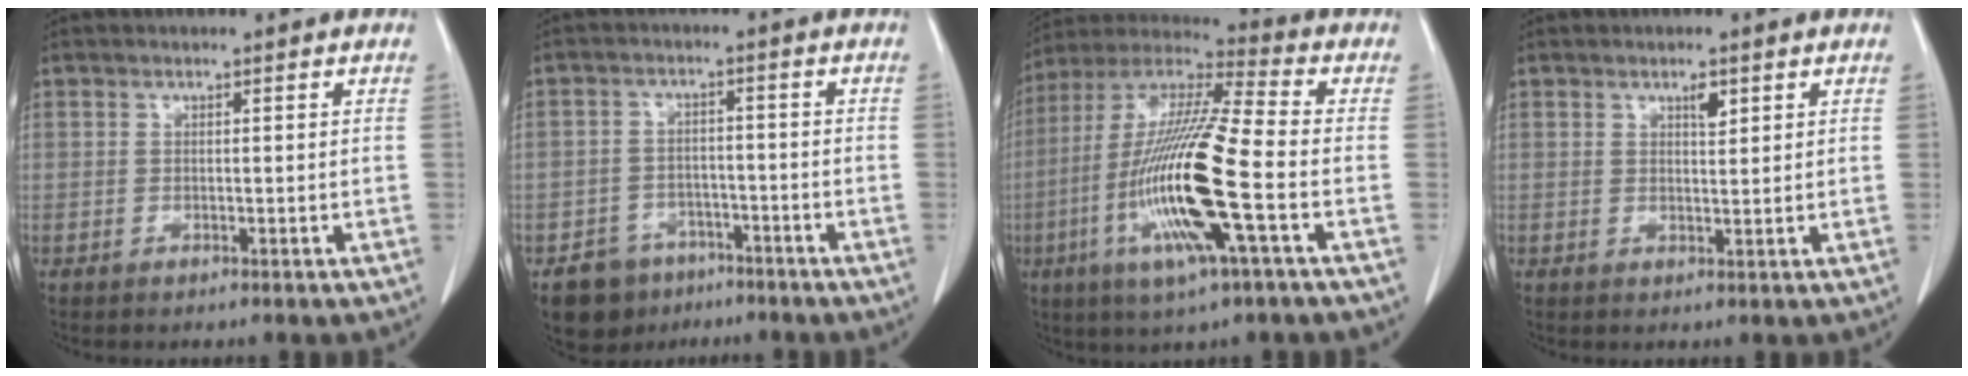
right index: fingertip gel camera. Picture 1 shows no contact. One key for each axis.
{"total": 6.4, "fx": -4.3, "fy": 4.7, "fz": 1.0, "tx": -0.014, "ty": 0.010, "tz": -0.063}
{"total": 19.0, "fx": -5.1, "fy": 1.1, "fz": 18.2, "tx": -0.378, "ty": -0.017, "tz": -0.101}
{"total": 1.9, "fx": 1.1, "fy": 0.6, "fz": 1.4, "tx": -0.025, "ty": -0.004, "tz": 0.018}